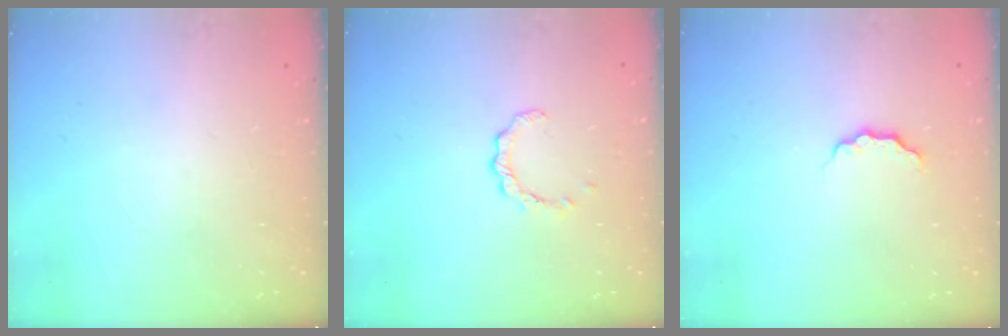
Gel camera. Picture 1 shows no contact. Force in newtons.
{"total": 2.4, "press": 2.4, "slide": 0.4}
{"total": 3.5, "press": 3.5, "slide": 0.4}